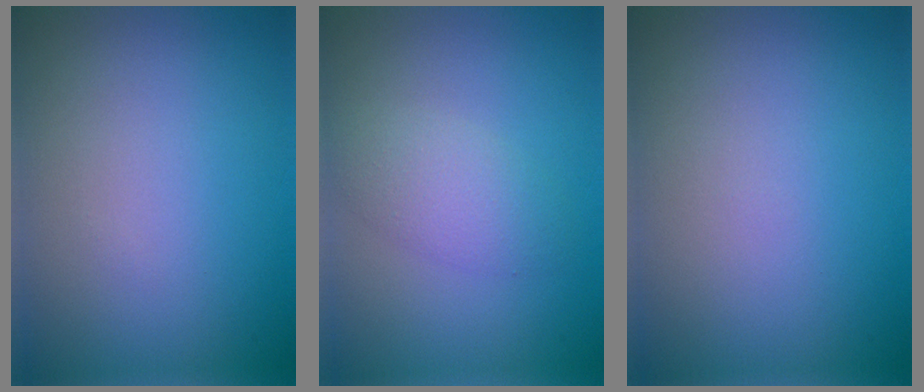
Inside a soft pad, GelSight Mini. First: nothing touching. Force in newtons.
{"total": 2.7, "press": 2.7, "slide": 0.0}
{"total": 0.0}